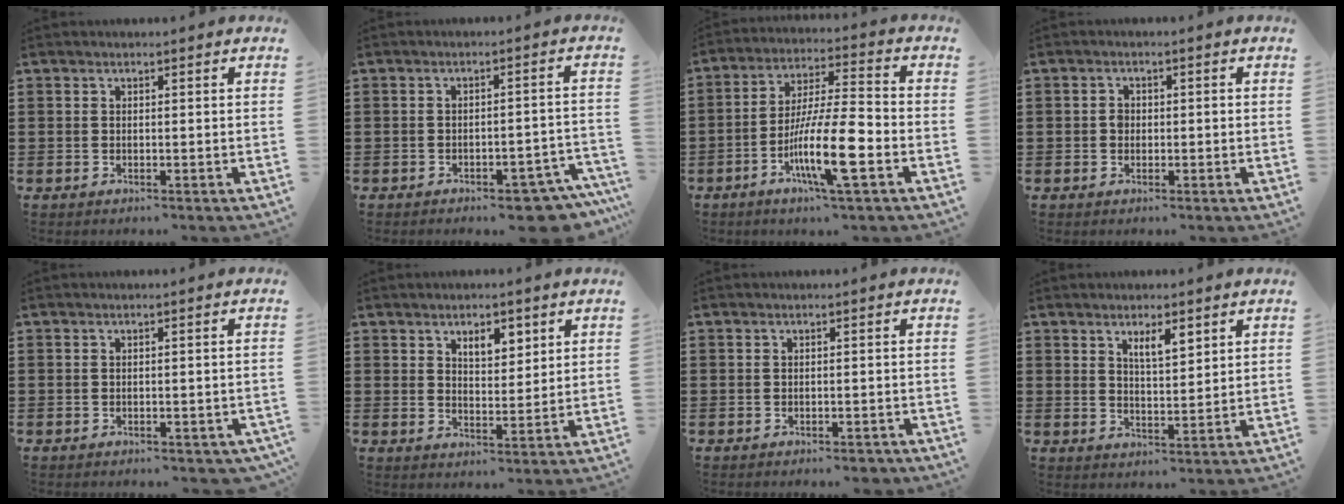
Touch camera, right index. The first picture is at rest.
{"total": 4.8, "force": [-4.2, 0.8, 2.2], "torque": [-0.032, 0.003, -0.077]}
{"total": 13.0, "force": [-4.9, 2.3, 11.8], "torque": [-0.229, -0.005, -0.091]}
{"total": 1.5, "force": [-0.1, 1.1, 1.0], "torque": [-0.021, 0.007, -0.004]}
{"total": 0.9, "force": [-0.8, 0.3, 0.4], "torque": [-0.010, -0.003, -0.016]}
{"total": 4.3, "force": [2.6, 2.1, 2.7], "torque": [-0.045, 0.003, 0.042]}
{"total": 0.9, "force": [-0.8, 0.2, 0.5], "torque": [-0.013, -0.005, -0.014]}
{"total": 3.8, "force": [2.3, 1.1, 2.8], "torque": [-0.042, -0.001, 0.036]}